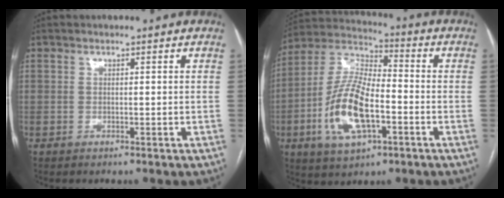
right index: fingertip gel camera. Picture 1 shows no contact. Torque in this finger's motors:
{"motor_torque": [2.04, -0.10, 0.42, 0.15]}